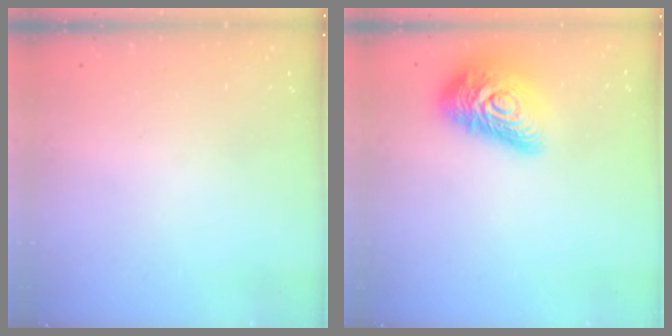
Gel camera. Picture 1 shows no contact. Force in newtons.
{"total": 18.8, "press": 18.7, "slide": 1.1}